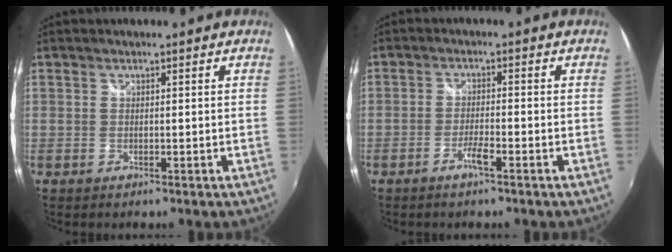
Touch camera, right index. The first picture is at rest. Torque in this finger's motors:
{"motor_torque": [0.13, 0.13, 0.04, 0.02]}